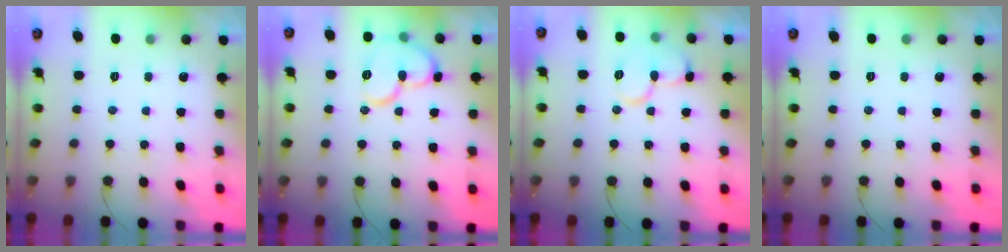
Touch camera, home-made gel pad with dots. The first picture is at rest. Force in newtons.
{"total": 12.6, "press": 12.5, "slide": 1.1}
{"total": 11.4, "press": 11.3, "slide": 1.2}
{"total": 0.0}